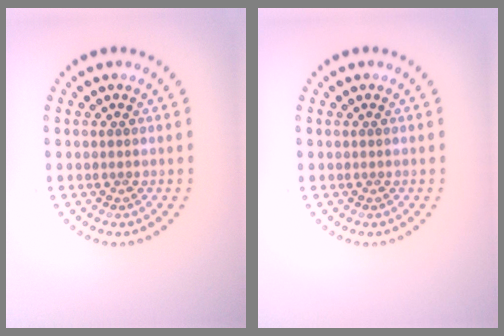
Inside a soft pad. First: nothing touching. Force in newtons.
{"total": 0.0}